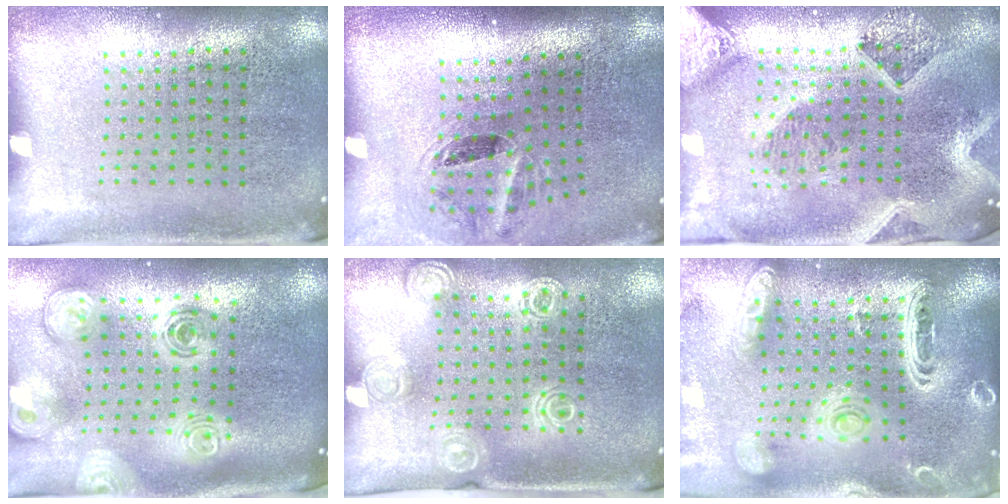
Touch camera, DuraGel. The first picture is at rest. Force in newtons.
{"total": 1.3, "press": 1.0, "slide": 0.9}
{"total": 4.1, "press": 3.2, "slide": 2.6}
{"total": 3.0, "press": 2.1, "slide": 2.2}
{"total": 1.4, "press": 1.4, "slide": 0.1}
{"total": 3.5, "press": 2.8, "slide": 2.1}